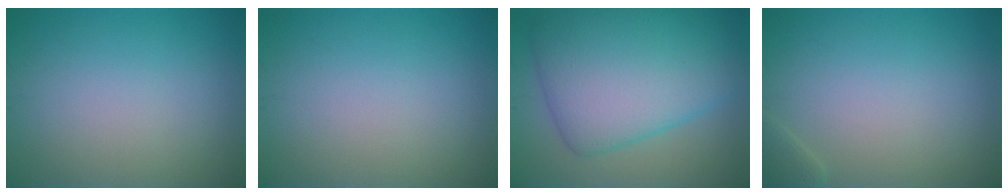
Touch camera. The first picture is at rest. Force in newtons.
{"total": 0.0}
{"total": 10.2, "press": 10.1, "slide": 0.3}
{"total": 1.1, "press": 1.1, "slide": 0.1}